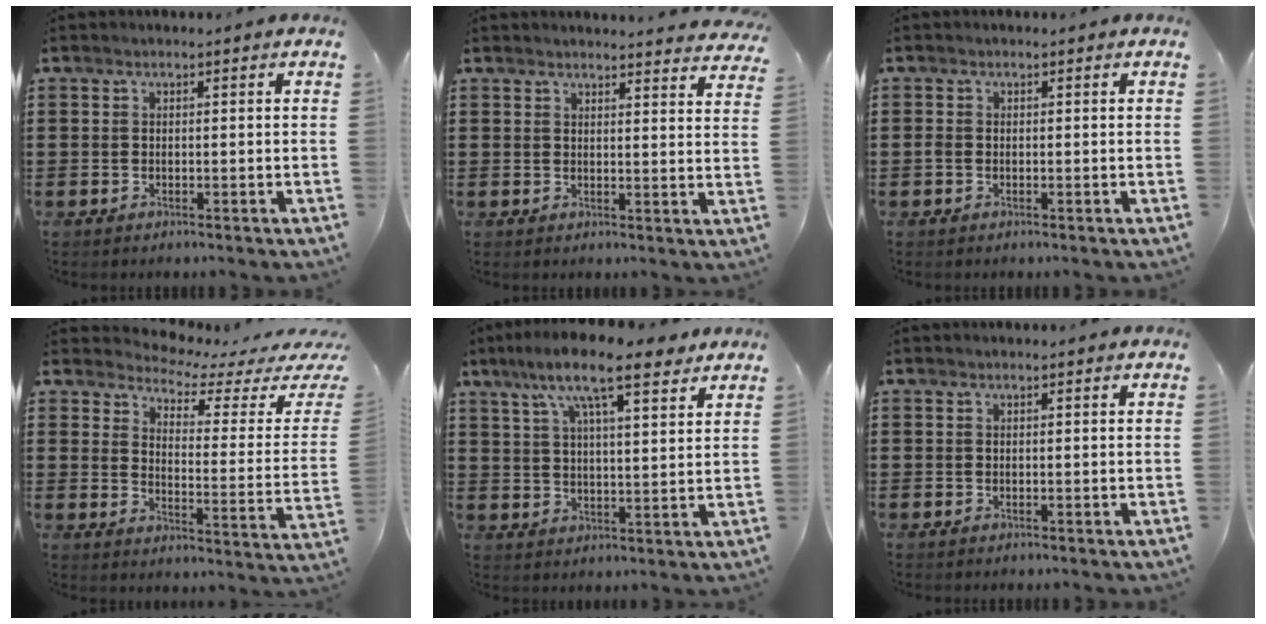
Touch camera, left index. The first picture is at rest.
{"total": 2.9, "force": [2.8, -0.2, 0.2], "torque": [-0.006, -0.016, 0.052]}
{"total": 0.9, "force": [-0.4, 0.5, 0.6], "torque": [-0.021, -0.003, -0.009]}
{"total": 3.5, "force": [3.2, 0.4, 1.2], "torque": [-0.039, -0.034, 0.046]}
{"total": 11.1, "force": [7.8, 2.7, 7.5], "torque": [-0.150, -0.010, 0.133]}
{"total": 0.0}